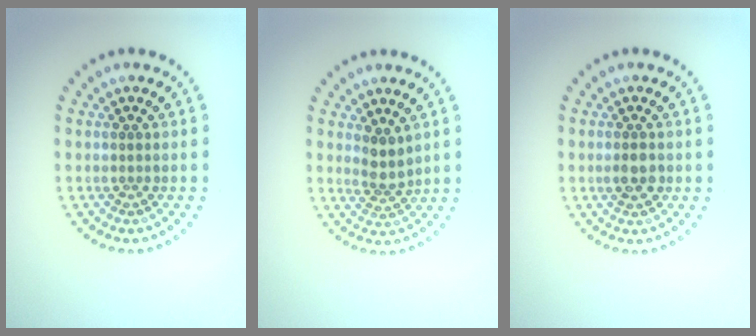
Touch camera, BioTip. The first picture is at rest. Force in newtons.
{"total": 1.8, "press": 1.5, "slide": 1.1}
{"total": 1.7, "press": 1.7, "slide": 0.2}